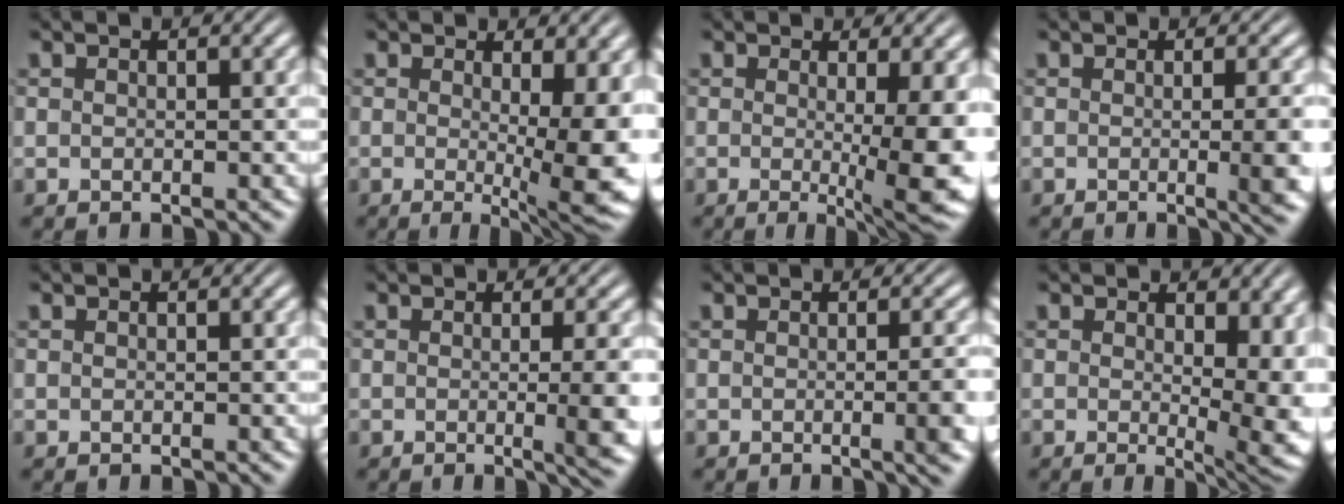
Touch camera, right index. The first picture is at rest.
{"total": 6.1, "force": [-1.0, 1.3, 5.9], "torque": [-0.072, -0.022, -0.010]}
{"total": 6.2, "force": [-1.5, 0.8, 5.9], "torque": [-0.079, -0.017, -0.019]}
{"total": 3.7, "force": [-0.5, 0.4, 3.7], "torque": [-0.036, 0.001, -0.014]}
{"total": 0.0}
{"total": 4.1, "force": [-0.6, 0.3, 4.1], "torque": [-0.041, -0.002, -0.015]}
{"total": 2.7, "force": [-0.5, 0.1, 2.6], "torque": [-0.028, 0.003, -0.013]}
{"total": 4.9, "force": [-0.2, 1.6, 4.6], "torque": [-0.050, -0.022, 0.001]}